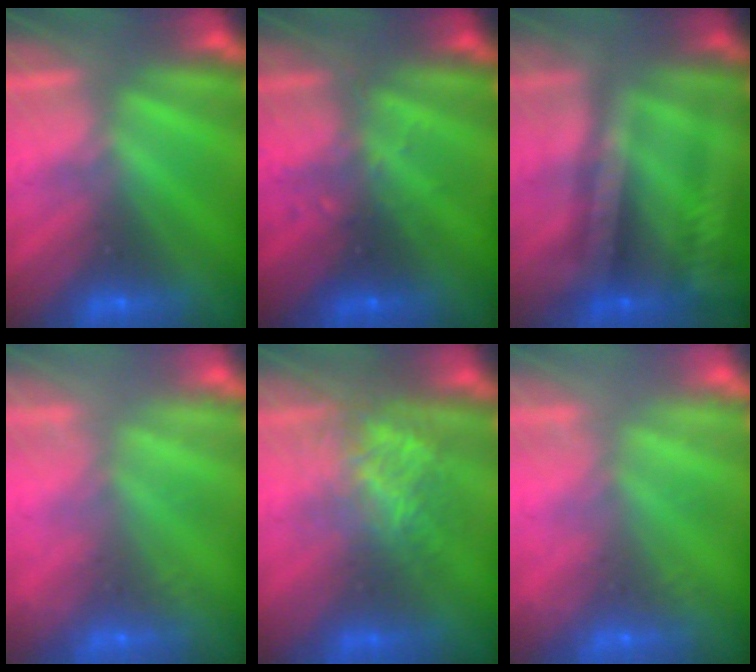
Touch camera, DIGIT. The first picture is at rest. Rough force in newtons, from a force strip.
{"total": 2.8}
{"total": 2.4}
{"total": 5.6}
{"total": 3.7}
{"total": 5.6}